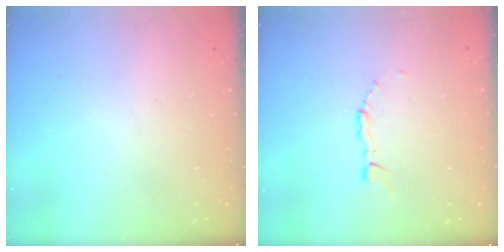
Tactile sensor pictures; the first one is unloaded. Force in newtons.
{"total": 2.9, "press": 2.8, "slide": 0.3}